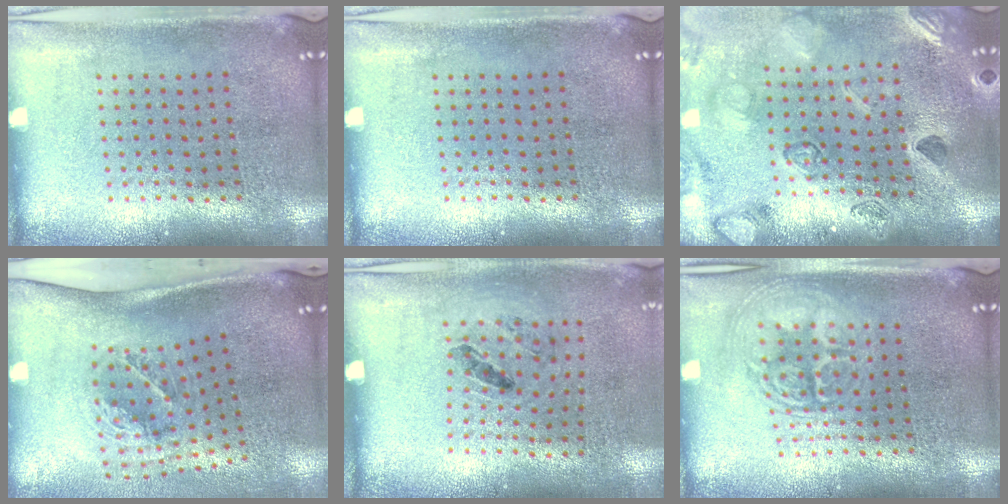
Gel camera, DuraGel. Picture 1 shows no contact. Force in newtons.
{"total": 0.0}
{"total": 2.3, "press": 2.3, "slide": 0.2}
{"total": 1.9, "press": 1.2, "slide": 1.4}
{"total": 1.4, "press": 0.8, "slide": 1.2}
{"total": 2.6, "press": 2.6, "slide": 0.2}